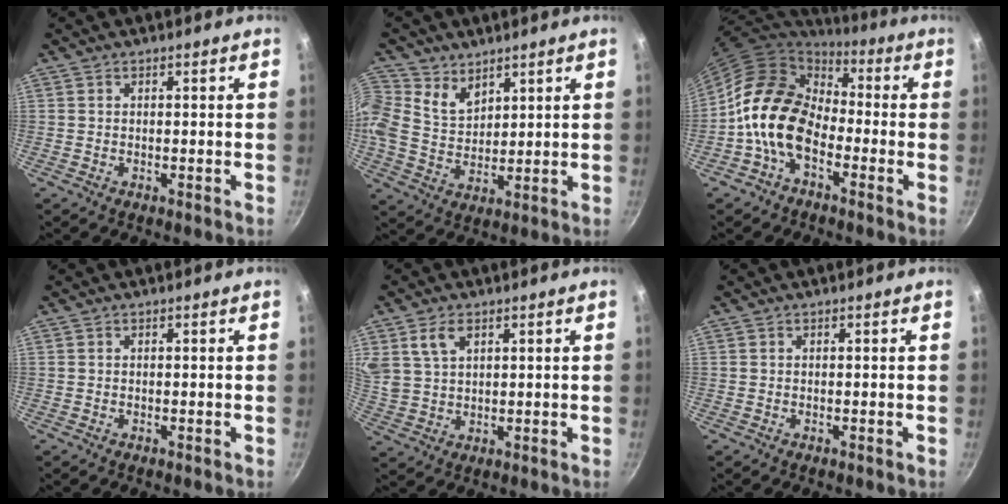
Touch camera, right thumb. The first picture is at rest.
{"total": 9.9, "force": [5.2, 7.3, 4.1], "torque": [-0.084, -0.011, 0.103]}
{"total": 14.5, "force": [-3.8, 10.1, 9.7], "torque": [-0.135, 0.043, -0.095]}
{"total": 0.0}
{"total": 6.1, "force": [3.0, 3.8, 3.7], "torque": [-0.061, -0.007, 0.067]}
{"total": 0.0}